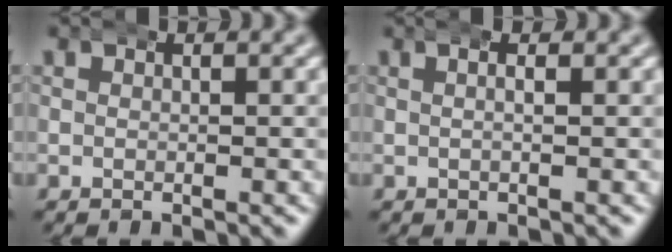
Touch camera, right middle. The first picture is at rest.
{"total": 1.5, "force": [0.5, 0.3, 1.4], "torque": [-0.012, 0.014, -0.001]}